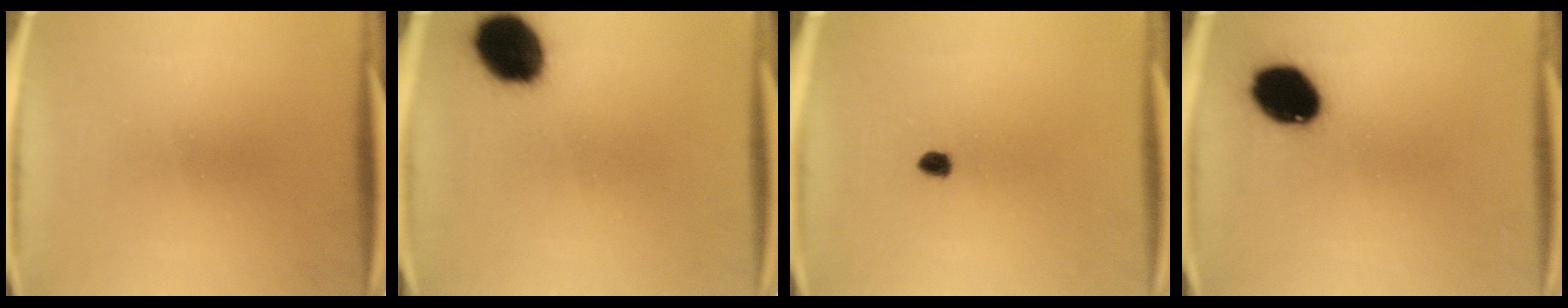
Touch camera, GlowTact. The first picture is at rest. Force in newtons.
{"total": 13.6}
{"total": 1.7}
{"total": 12.4}